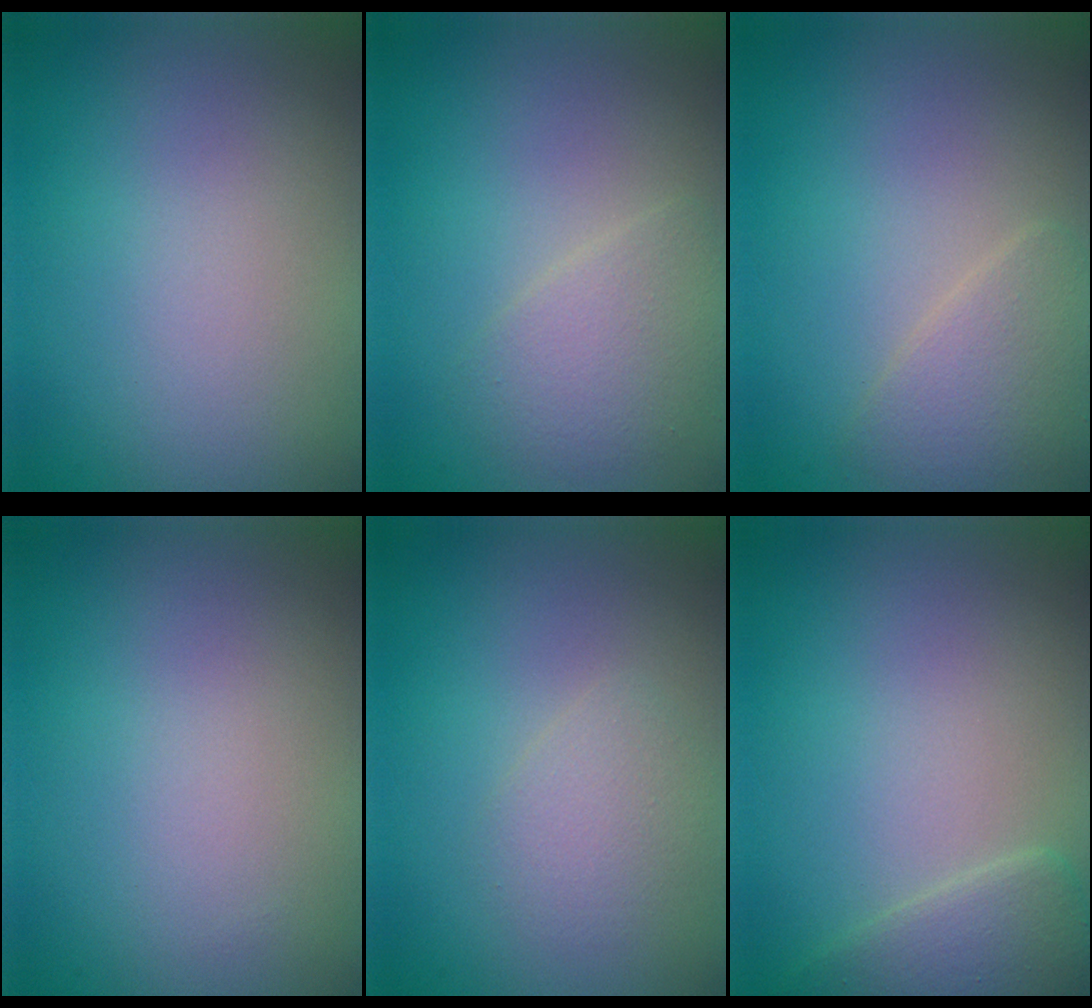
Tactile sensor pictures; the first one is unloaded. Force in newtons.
{"total": 2.5, "press": 2.5, "slide": 0.1}
{"total": 2.4, "press": 2.4, "slide": 0.1}
{"total": 0.0}
{"total": 1.8, "press": 1.8, "slide": 0.1}
{"total": 3.0, "press": 2.9, "slide": 0.2}